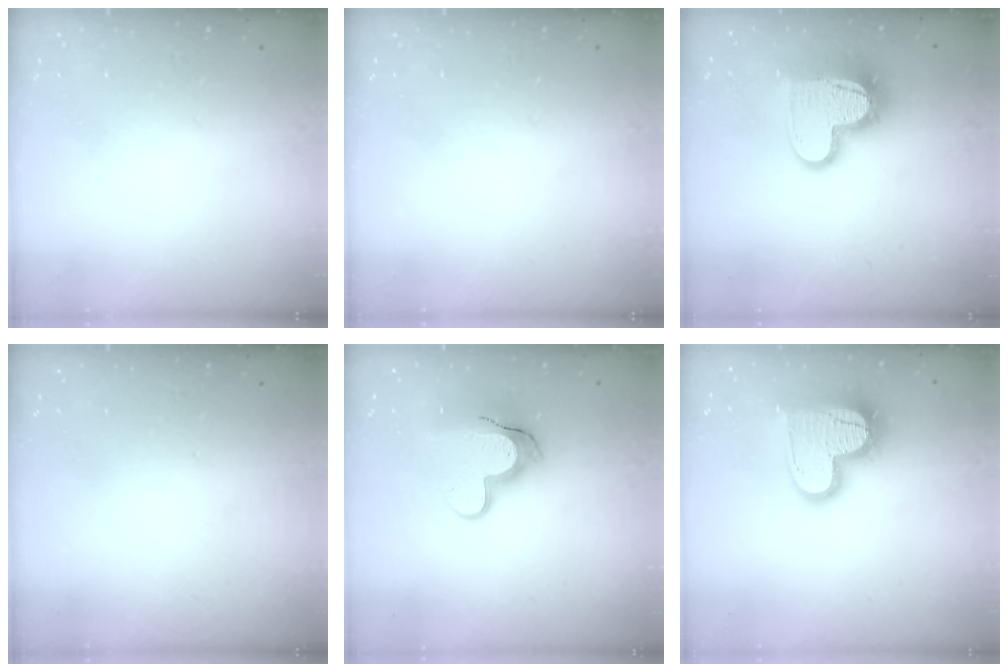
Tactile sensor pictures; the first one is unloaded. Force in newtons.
{"total": 0.0}
{"total": 14.7, "press": 14.6, "slide": 1.1}
{"total": 0.0}
{"total": 12.4, "press": 12.3, "slide": 1.1}
{"total": 17.7, "press": 17.7, "slide": 1.3}